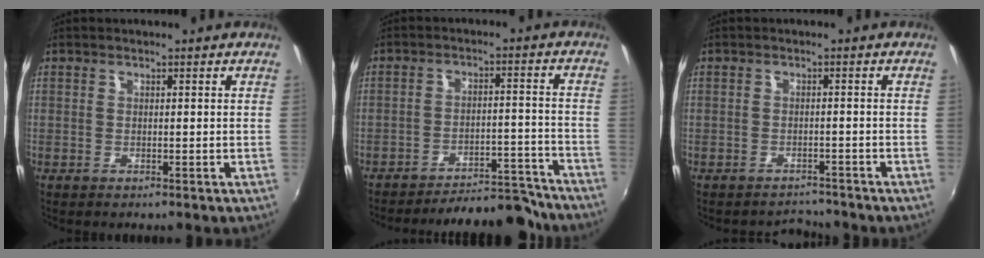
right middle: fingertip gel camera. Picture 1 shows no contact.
{"total": 13.8, "force": [-13.2, 2.6, 3.3], "torque": [-0.057, 0.031, -0.166]}
{"total": 3.0, "force": [-2.9, 0.9, -0.4], "torque": [0.005, 0.006, -0.045]}